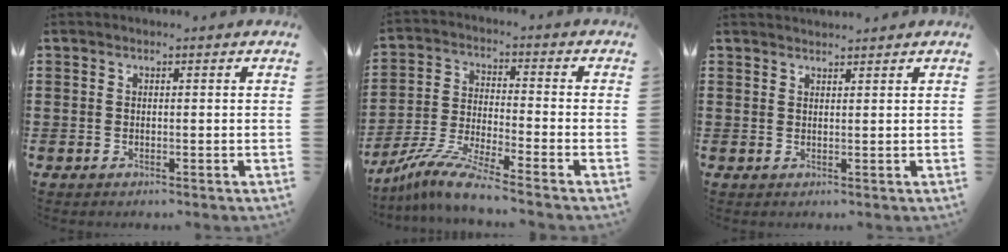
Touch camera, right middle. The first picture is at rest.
{"total": 8.2, "force": [-7.2, -0.1, 3.9], "torque": [-0.091, -0.007, -0.147]}
{"total": 1.3, "force": [1.3, 0.0, 0.0], "torque": [-0.003, -0.001, 0.024]}